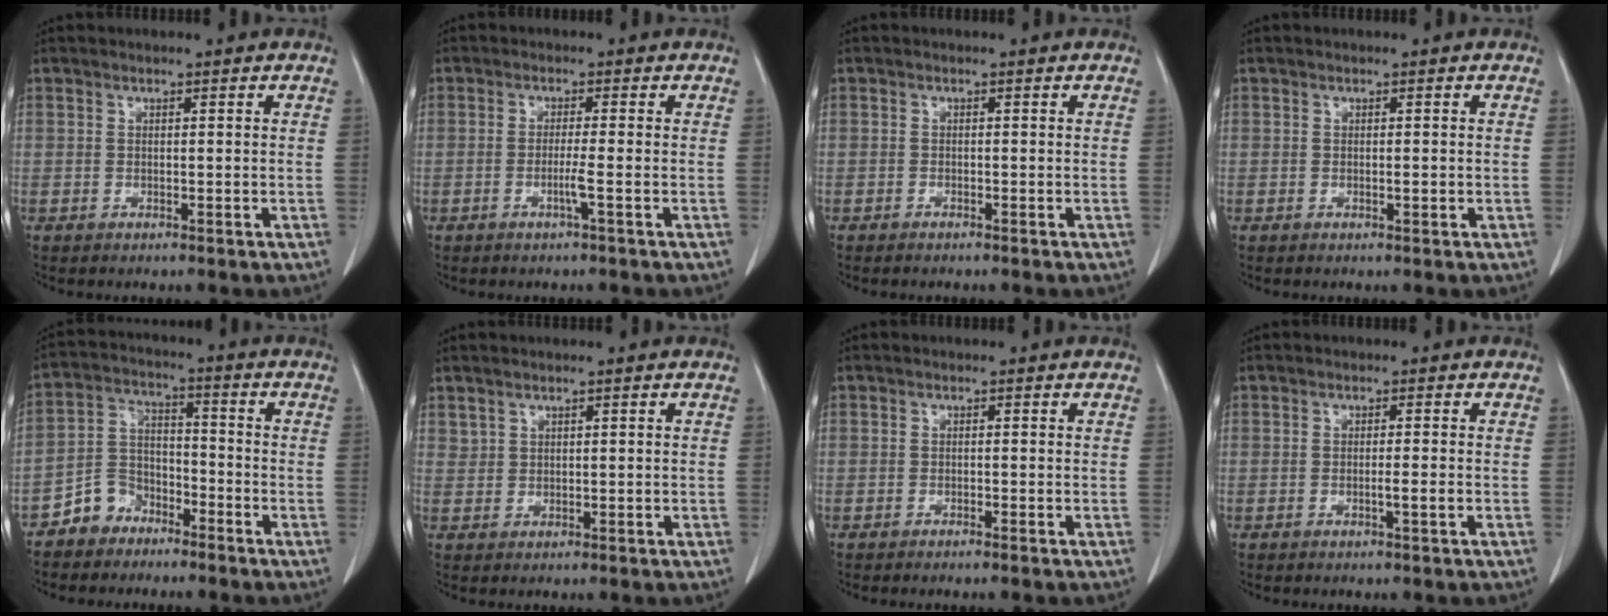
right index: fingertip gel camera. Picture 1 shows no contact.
{"total": 2.3, "force": [-0.9, -0.6, 2.0], "torque": [-0.039, -0.003, -0.018]}
{"total": 0.7, "force": [-0.7, 0.0, 0.3], "torque": [-0.009, -0.002, -0.011]}
{"total": 0.8, "force": [-0.1, 0.2, 0.8], "torque": [-0.012, 0.000, 0.000]}
{"total": 6.5, "force": [-4.8, 4.2, 1.0], "torque": [-0.016, 0.013, -0.094]}
{"total": 1.1, "force": [0.9, 0.6, 0.2], "torque": [0.001, 0.004, 0.019]}
{"total": 1.2, "force": [-1.0, -0.2, 0.7], "torque": [-0.012, 0.002, -0.014]}
{"total": 1.7, "force": [-0.6, -0.2, 1.5], "torque": [-0.026, -0.002, -0.010]}